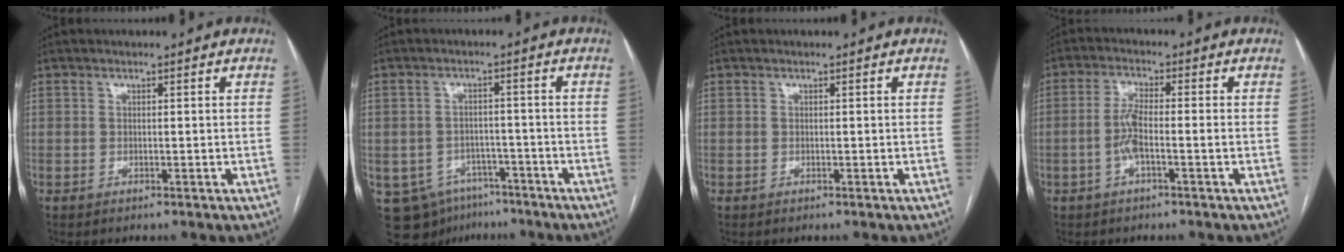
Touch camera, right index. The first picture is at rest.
{"total": 9.7, "force": [-6.1, 7.0, 2.9], "torque": [-0.047, 0.014, -0.083]}
{"total": 0.0}
{"total": 4.3, "force": [-1.2, 0.6, 4.0], "torque": [-0.087, 0.008, -0.024]}